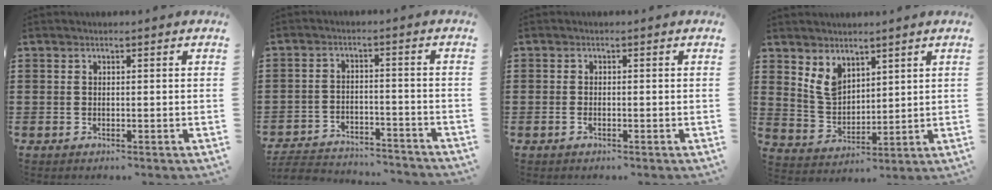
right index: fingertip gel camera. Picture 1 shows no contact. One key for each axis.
{"total": 4.5, "fx": -4.4, "fy": 0.6, "fz": 0.7, "tx": -0.023, "ty": 0.000, "tz": -0.094}
{"total": 0.8, "fx": -0.5, "fy": 0.1, "fz": 0.6, "tx": -0.014, "ty": -0.008, "tz": -0.006}
{"total": 4.9, "fx": 3.4, "fy": 3.1, "fz": 1.8, "tx": -0.051, "ty": 0.001, "tz": 0.065}